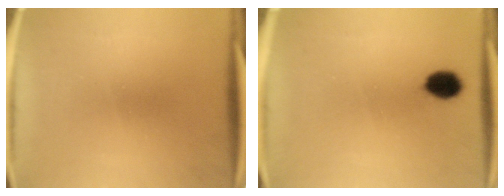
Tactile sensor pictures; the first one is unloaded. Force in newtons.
{"total": 5.3}